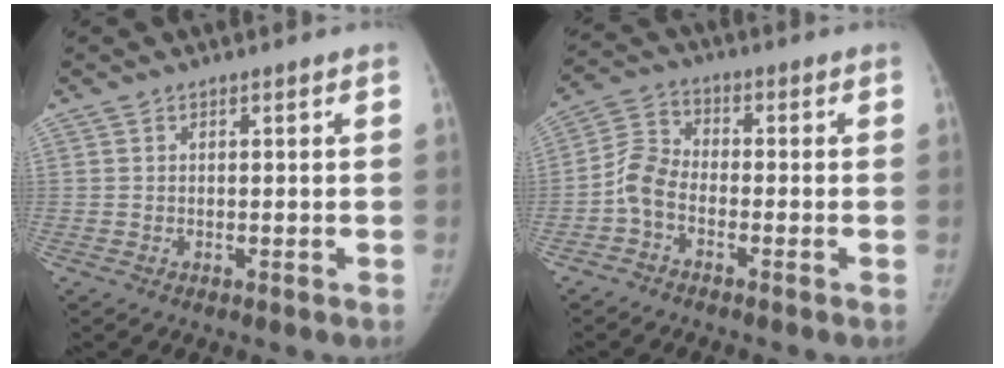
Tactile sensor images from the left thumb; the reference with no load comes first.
{"total": 5.7, "force": [-2.5, 3.4, 3.8], "torque": [-0.075, 0.024, -0.066]}